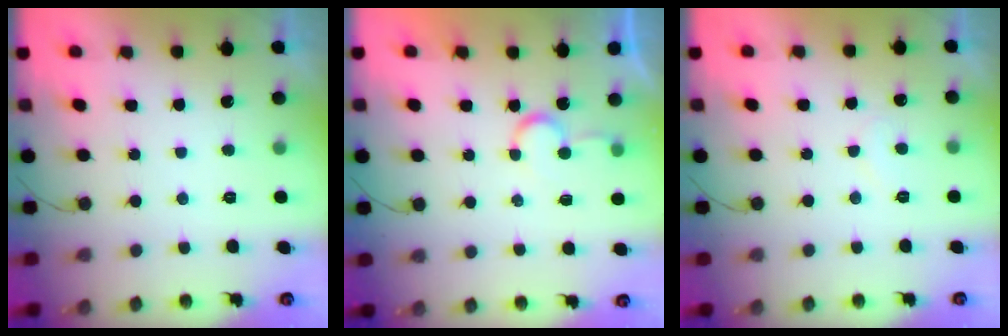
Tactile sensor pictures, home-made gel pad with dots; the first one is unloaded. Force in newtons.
{"total": 5.8, "press": 5.8, "slide": 0.4}
{"total": 5.6, "press": 5.6, "slide": 0.4}